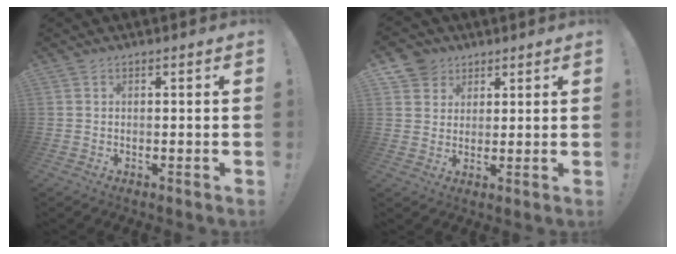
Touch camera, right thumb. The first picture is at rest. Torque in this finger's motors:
{"motor_torque": [0.07, 0.07, 0.18, 0.03, 0.08]}